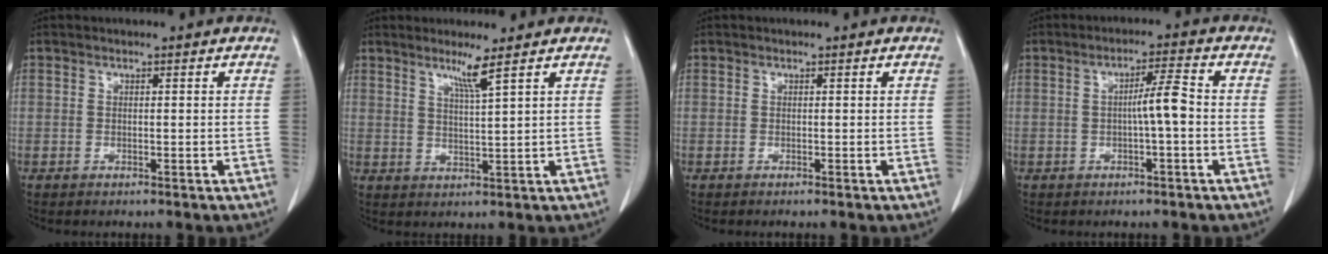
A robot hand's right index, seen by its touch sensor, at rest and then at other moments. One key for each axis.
{"total": 3.6, "fx": 2.3, "fy": -1.1, "fz": 2.4, "tx": -0.046, "ty": -0.012, "tz": 0.047}
{"total": 0.0}
{"total": 4.3, "fx": -0.5, "fy": 0.0, "fz": 4.3, "tx": -0.069, "ty": 0.008, "tz": -0.009}